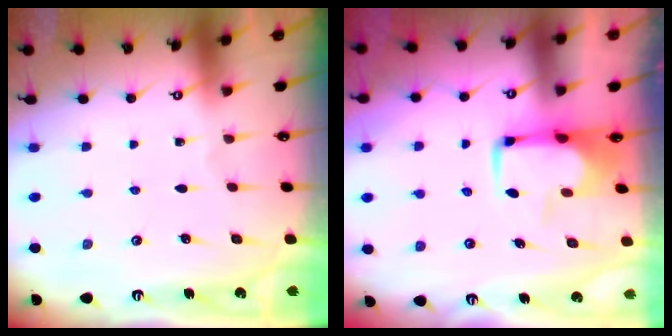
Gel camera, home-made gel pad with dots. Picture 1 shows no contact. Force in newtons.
{"total": 1.2, "press": 1.0, "slide": 0.6}